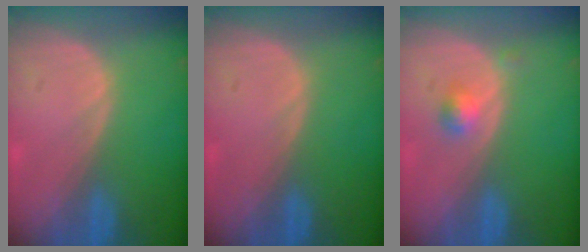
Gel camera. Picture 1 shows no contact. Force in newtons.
{"total": 0.0}
{"total": 2.2, "press": 2.0, "slide": 1.0}